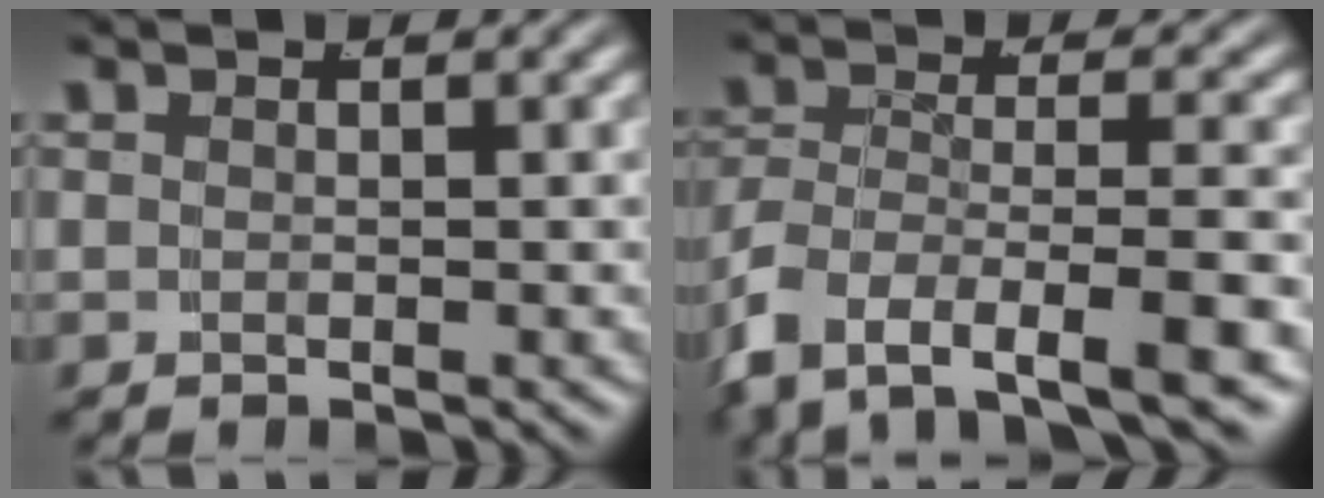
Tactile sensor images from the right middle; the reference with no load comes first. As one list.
[{"total": 8.2, "force": [-4.9, 4.0, 5.1], "torque": [-0.131, -0.044, -0.058]}]